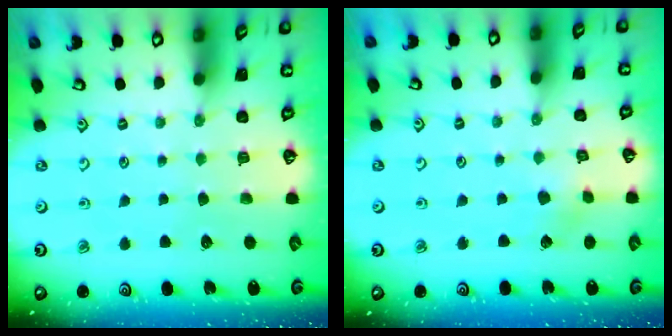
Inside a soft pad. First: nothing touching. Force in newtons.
{"total": 3.0, "press": 2.9, "slide": 0.6}